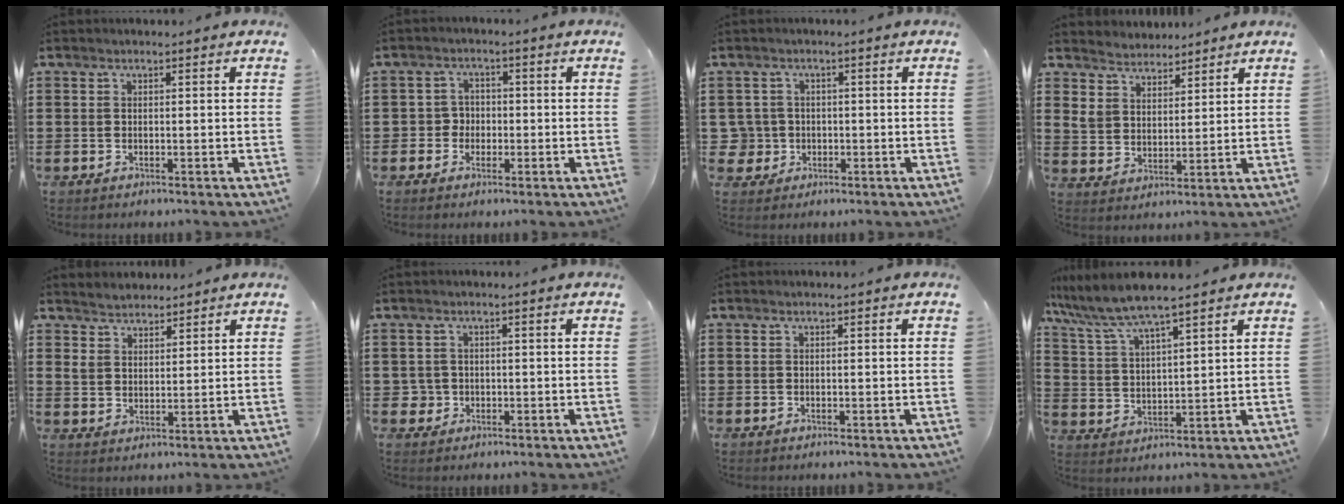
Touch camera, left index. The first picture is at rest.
{"total": 2.9, "force": [-1.1, 2.6, 0.7], "torque": [-0.026, 0.006, -0.027]}
{"total": 3.3, "force": [-0.5, 3.2, 0.4], "torque": [-0.032, 0.004, -0.016]}
{"total": 4.7, "force": [3.9, 2.5, -0.1], "torque": [-0.023, -0.009, 0.072]}
{"total": 3.6, "force": [3.0, 2.0, 0.3], "torque": [-0.018, 0.007, 0.057]}
{"total": 1.8, "force": [-0.4, 1.8, 0.3], "torque": [-0.015, 0.004, -0.011]}
{"total": 0.0}
{"total": 6.6, "force": [5.8, 0.7, 3.2], "torque": [-0.085, -0.021, 0.101]}